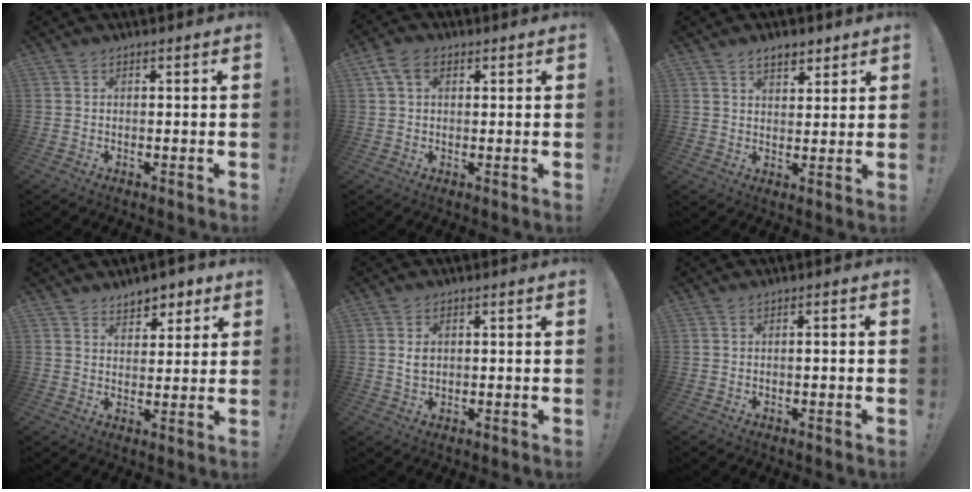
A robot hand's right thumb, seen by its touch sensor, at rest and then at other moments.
{"total": 5.8, "force": [2.2, 3.8, 3.7], "torque": [-0.067, 0.006, 0.045]}
{"total": 5.2, "force": [3.6, 2.8, 2.5], "torque": [-0.033, -0.016, 0.064]}
{"total": 5.7, "force": [4.2, 3.5, 1.6], "torque": [-0.007, -0.030, 0.075]}
{"total": 2.8, "force": [0.7, 2.2, 1.6], "torque": [-0.016, 0.000, 0.009]}
{"total": 1.4, "force": [-0.6, 0.0, 1.2], "torque": [-0.027, 0.006, -0.010]}